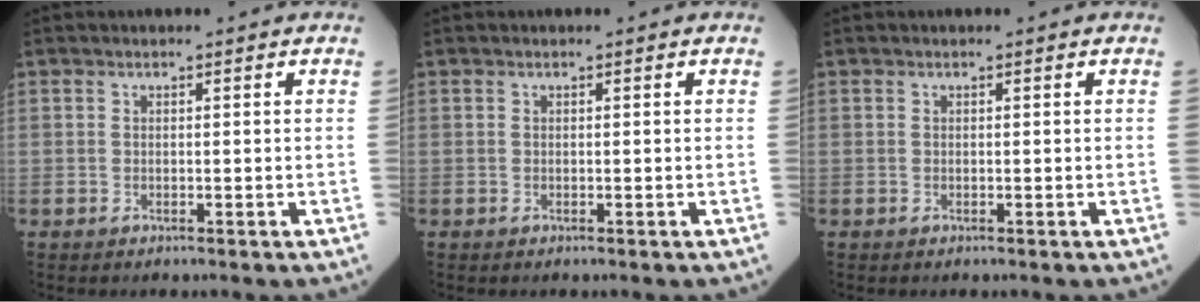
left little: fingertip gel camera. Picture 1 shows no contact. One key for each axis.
{"total": 0.0}
{"total": 0.0}